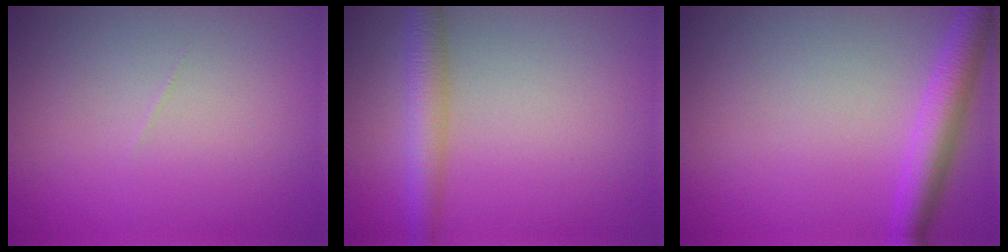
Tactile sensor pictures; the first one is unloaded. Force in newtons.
{"total": 3.5, "press": 3.5, "slide": 0.1}
{"total": 3.8, "press": 3.8, "slide": 0.2}